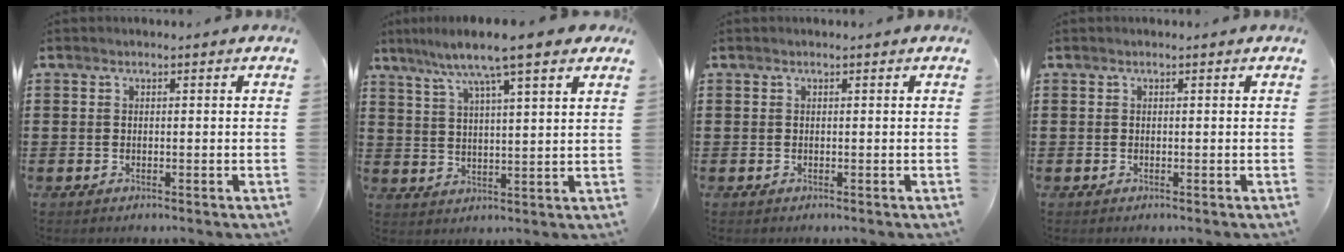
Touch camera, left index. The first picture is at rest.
{"total": 8.5, "force": [6.6, 0.5, 5.3], "torque": [-0.115, -0.023, 0.112]}
{"total": 0.0}
{"total": 0.0}